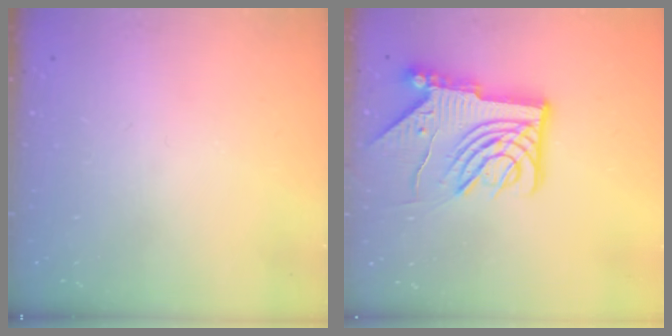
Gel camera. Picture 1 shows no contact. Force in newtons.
{"total": 12.2, "press": 12.1, "slide": 1.4}